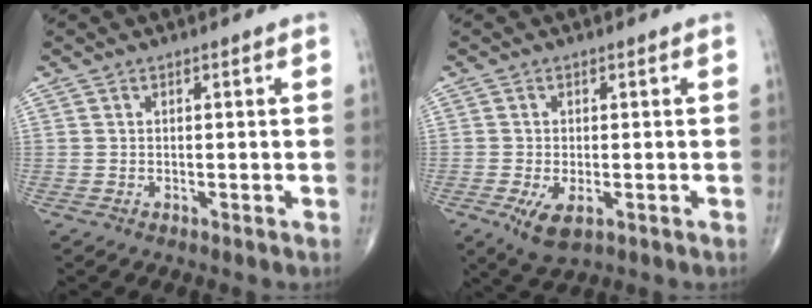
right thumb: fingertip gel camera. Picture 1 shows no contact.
{"total": 5.0, "force": [-1.8, 2.3, 4.1], "torque": [-0.078, -0.012, -0.027]}